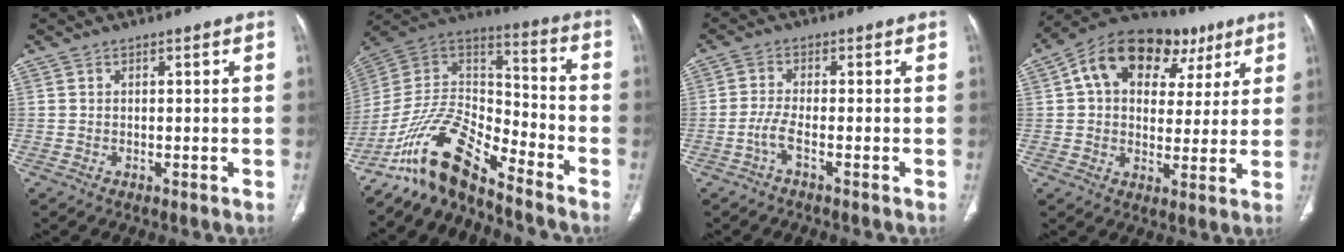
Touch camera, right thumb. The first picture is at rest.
{"total": 14.8, "force": [-12.2, 4.4, 7.1], "torque": [-0.124, 0.100, -0.237]}
{"total": 2.9, "force": [-1.5, 0.3, 2.4], "torque": [-0.066, 0.008, -0.034]}
{"total": 20.3, "force": [8.0, 13.5, 12.8], "torque": [-0.159, 0.030, 0.120]}